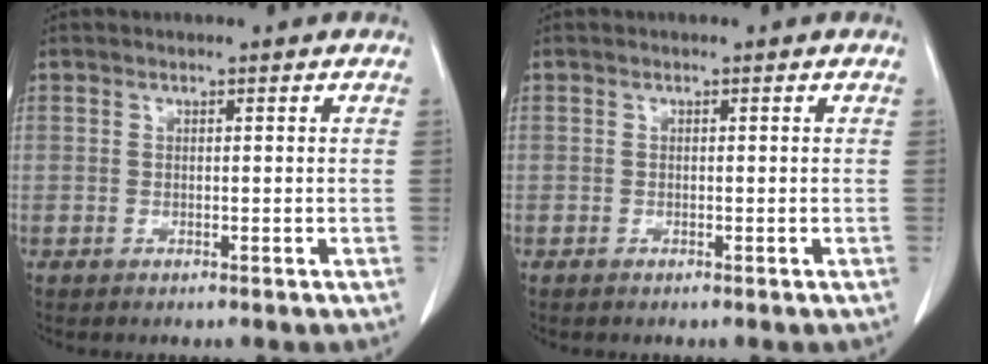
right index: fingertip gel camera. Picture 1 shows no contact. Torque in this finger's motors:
{"motor_torque": [0.06, -0.02, 0.00, -0.03]}